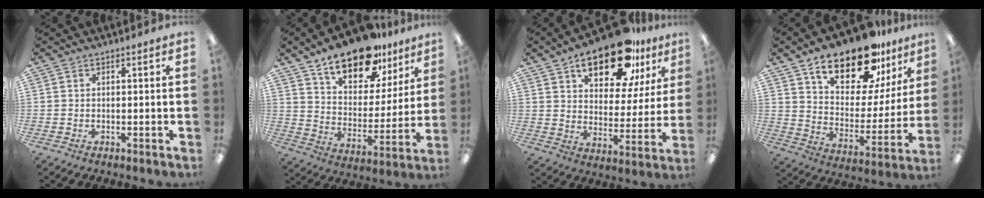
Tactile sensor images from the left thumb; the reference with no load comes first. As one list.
[{"total": 18.7, "force": [14.1, 8.5, 8.8], "torque": [-0.141, -0.091, 0.246]}, {"total": 19.4, "force": [13.0, 8.4, 11.6], "torque": [-0.181, -0.064, 0.219]}, {"total": 21.3, "force": [15.1, 9.0, 12.0], "torque": [-0.196, -0.084, 0.259]}]